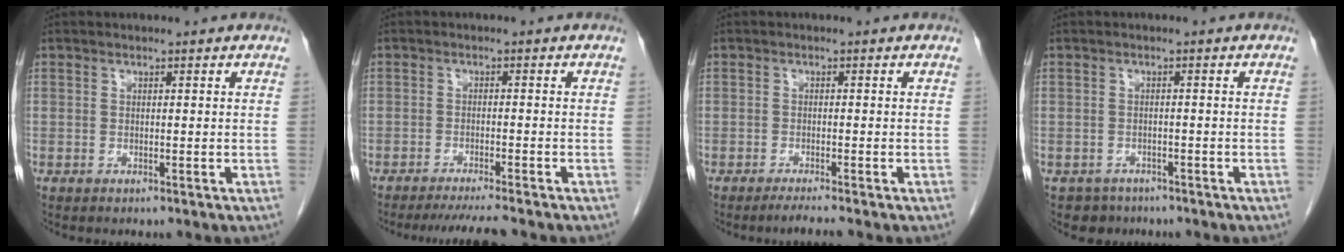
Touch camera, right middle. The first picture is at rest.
{"total": 6.0, "force": [-5.4, -0.6, 2.7], "torque": [-0.033, -0.019, -0.084]}
{"total": 2.2, "force": [-1.8, -0.6, 1.1], "torque": [-0.028, -0.008, -0.034]}
{"total": 2.8, "force": [-2.1, 1.9, -0.4], "torque": [0.000, 0.006, -0.031]}